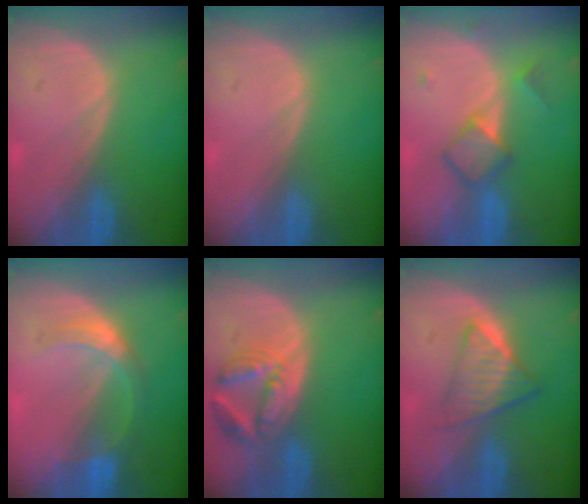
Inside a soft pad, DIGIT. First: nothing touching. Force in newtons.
{"total": 0.0}
{"total": 4.9, "press": 4.7, "slide": 1.3}
{"total": 5.6, "press": 5.2, "slide": 2.1}
{"total": 7.6, "press": 6.8, "slide": 3.4}
{"total": 6.4, "press": 5.6, "slide": 3.1}